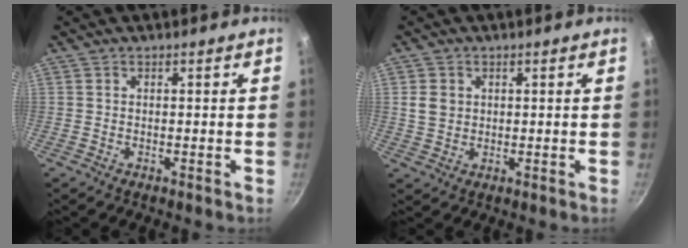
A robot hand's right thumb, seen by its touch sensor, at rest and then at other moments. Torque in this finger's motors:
{"motor_torque": [-0.81, 0.91, 0.28, -0.26, 0.27]}